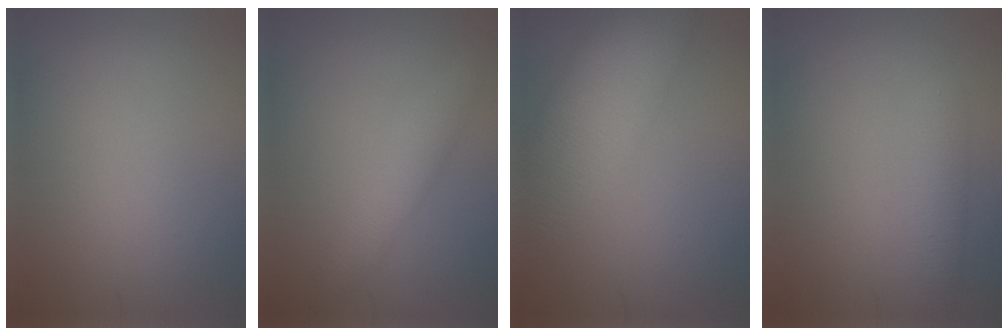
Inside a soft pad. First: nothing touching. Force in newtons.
{"total": 2.8, "press": 2.8, "slide": 0.0}
{"total": 10.8, "press": 10.8, "slide": 0.5}
{"total": 2.2, "press": 2.2, "slide": 0.1}